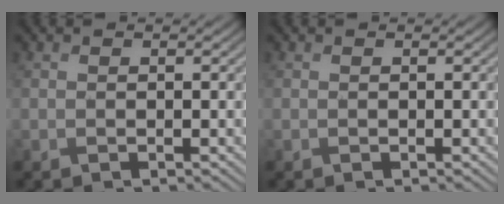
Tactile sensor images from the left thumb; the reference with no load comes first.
{"total": 0.0}